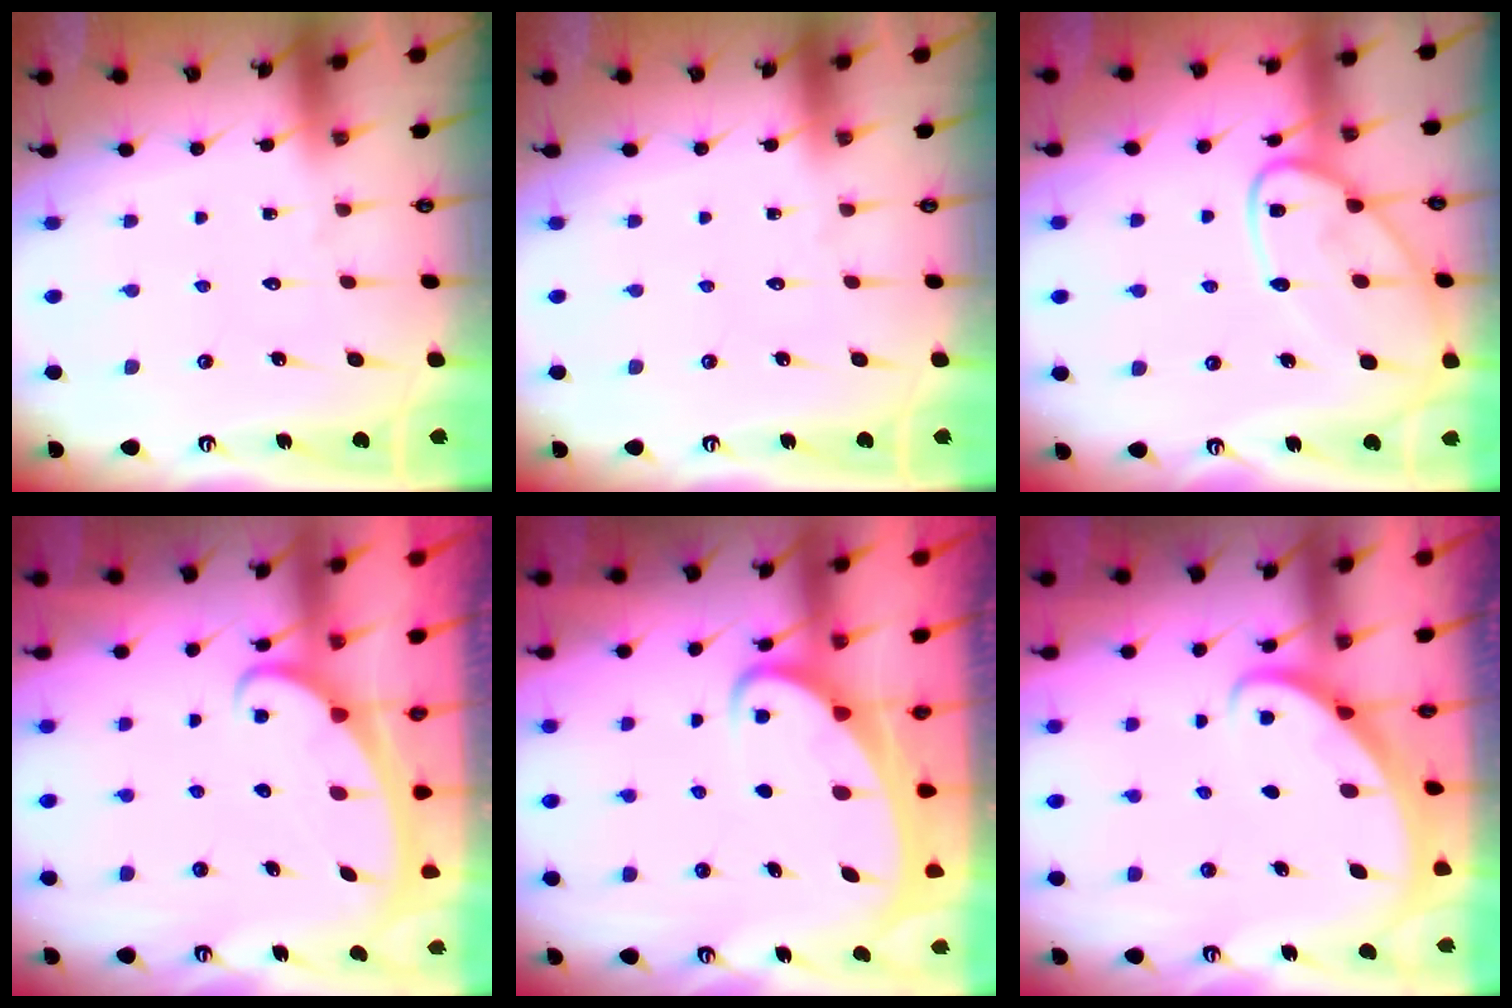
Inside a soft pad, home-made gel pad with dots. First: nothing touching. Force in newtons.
{"total": 0.0}
{"total": 14.7, "press": 14.6, "slide": 1.2}
{"total": 2.3, "press": 2.2, "slide": 0.3}
{"total": 3.6, "press": 3.6, "slide": 0.4}
{"total": 2.5, "press": 2.5, "slide": 0.2}